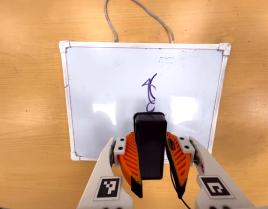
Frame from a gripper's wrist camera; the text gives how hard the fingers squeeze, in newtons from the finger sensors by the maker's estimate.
{"total": 5.5, "left": 4.6, "right": 6.5}